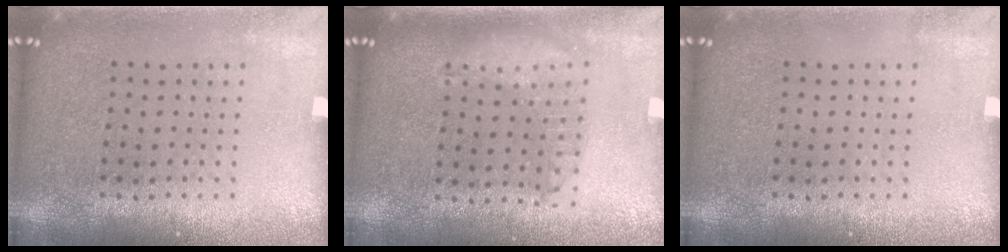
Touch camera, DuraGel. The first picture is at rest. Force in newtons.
{"total": 1.2, "press": 1.2, "slide": 0.3}
{"total": 0.0}